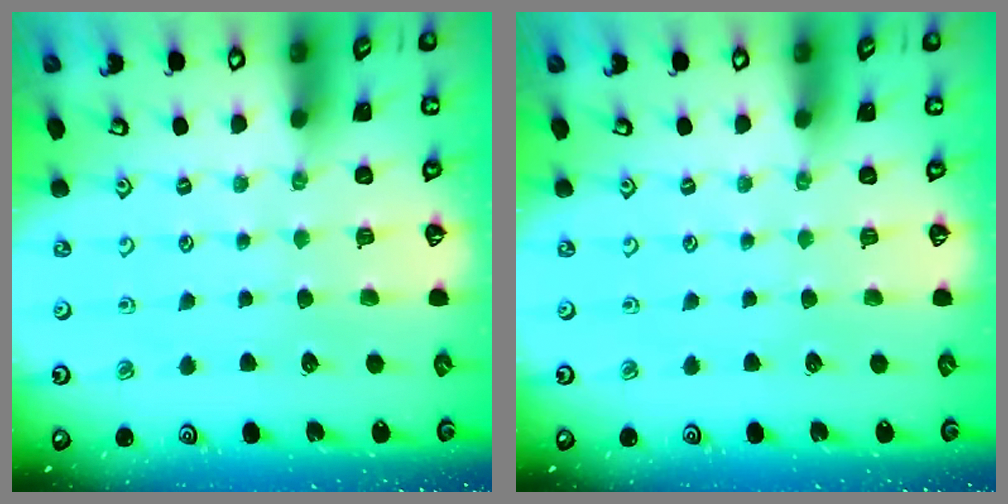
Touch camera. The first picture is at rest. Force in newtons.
{"total": 0.0}